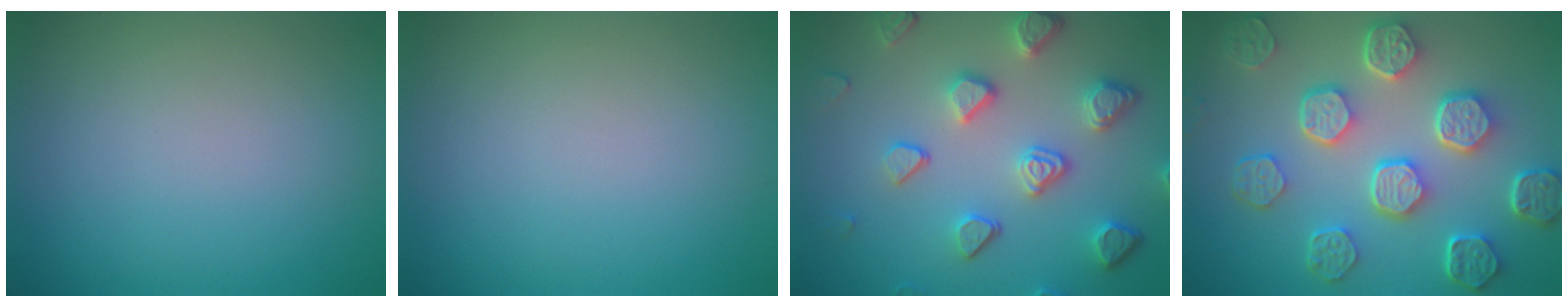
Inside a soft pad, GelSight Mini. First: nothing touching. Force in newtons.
{"total": 0.0}
{"total": 5.0, "press": 4.2, "slide": 2.8}
{"total": 7.5, "press": 5.8, "slide": 4.8}